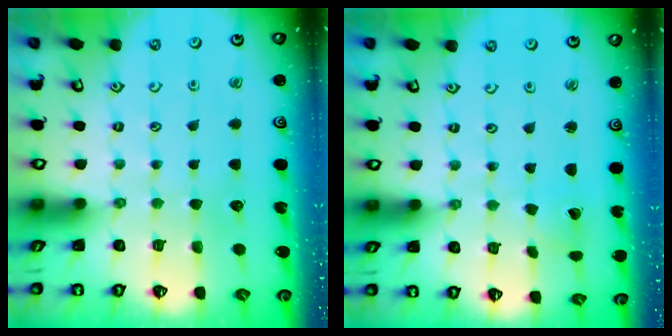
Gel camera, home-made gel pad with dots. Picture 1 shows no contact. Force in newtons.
{"total": 1.2, "press": 1.2, "slide": 0.1}